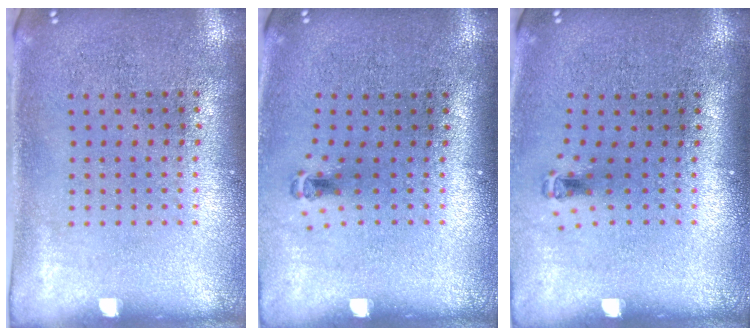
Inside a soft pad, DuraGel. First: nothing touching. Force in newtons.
{"total": 0.6, "press": 0.3, "slide": 0.5}
{"total": 0.8, "press": 0.4, "slide": 0.7}